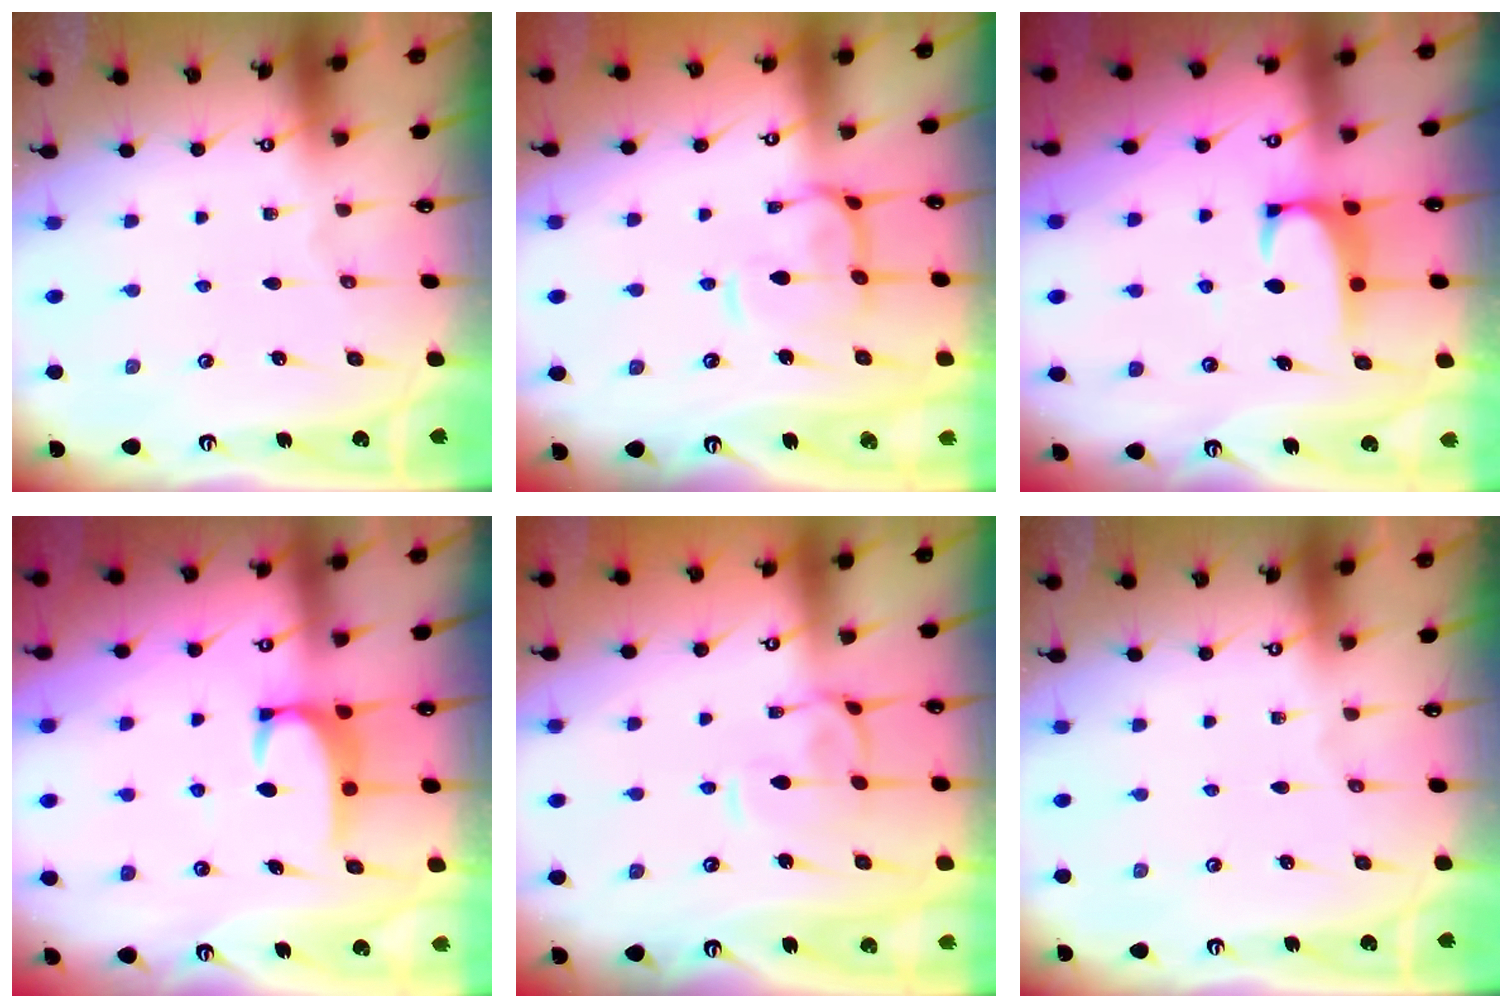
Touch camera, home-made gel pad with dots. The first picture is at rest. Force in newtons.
{"total": 4.5, "press": 4.3, "slide": 1.0}
{"total": 1.9, "press": 1.9, "slide": 0.3}
{"total": 2.9, "press": 2.9, "slide": 0.4}
{"total": 1.4, "press": 1.2, "slide": 0.7}
{"total": 0.0}